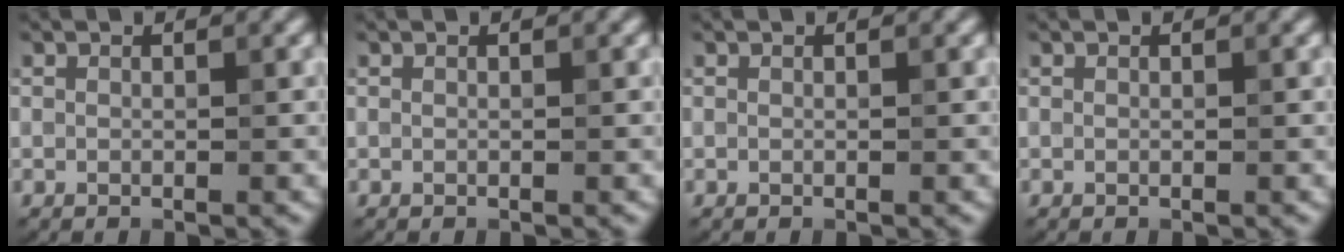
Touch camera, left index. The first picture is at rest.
{"total": 0.0}
{"total": 0.0}
{"total": 0.0}